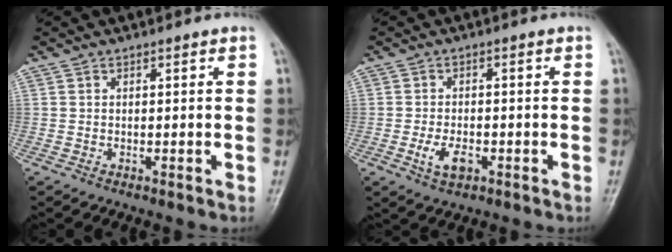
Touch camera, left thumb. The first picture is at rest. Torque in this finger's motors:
{"motor_torque": [-0.26, 0.96, 0.62, 0.14, 0.01]}